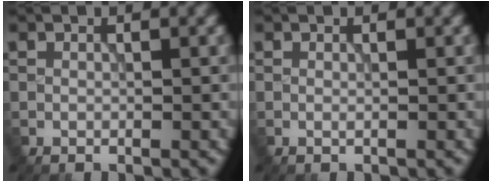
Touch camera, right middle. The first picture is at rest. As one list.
[{"total": 0.0}]